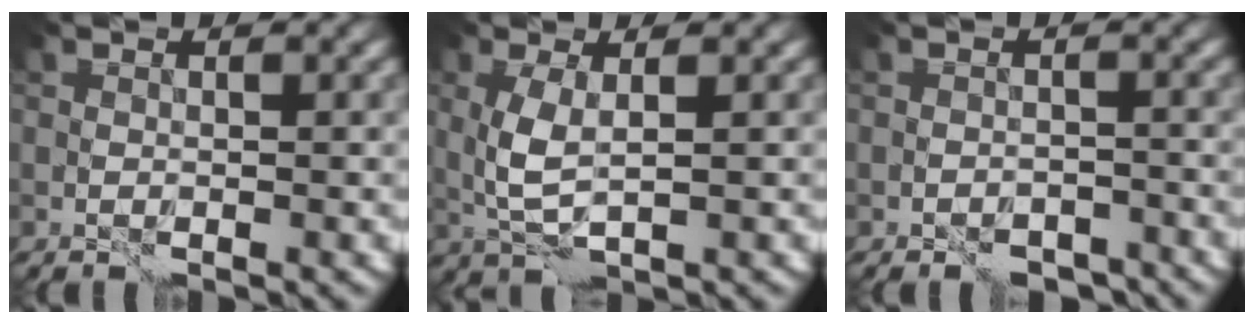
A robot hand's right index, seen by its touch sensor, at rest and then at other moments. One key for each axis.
{"total": 2.7, "fx": 0.8, "fy": 0.7, "fz": 2.5, "tx": -0.062, "ty": -0.003, "tz": 0.018}
{"total": 3.4, "fx": -2.9, "fy": 1.6, "fz": 1.0, "tx": -0.006, "ty": 0.001, "tz": -0.043}